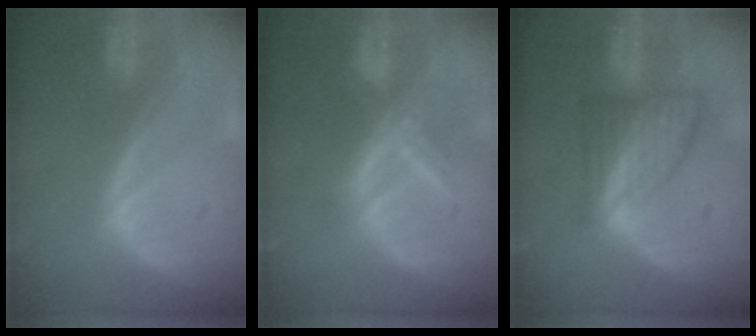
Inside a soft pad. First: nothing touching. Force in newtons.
{"total": 6.0, "press": 5.9, "slide": 1.1}
{"total": 6.9, "press": 6.5, "slide": 2.5}